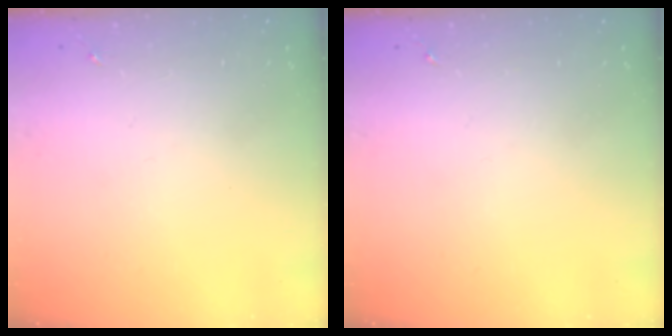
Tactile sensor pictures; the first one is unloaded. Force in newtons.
{"total": 0.0}